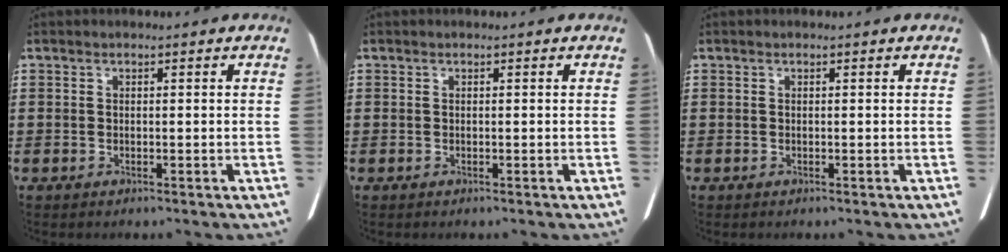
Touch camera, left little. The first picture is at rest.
{"total": 0.0}
{"total": 0.0}